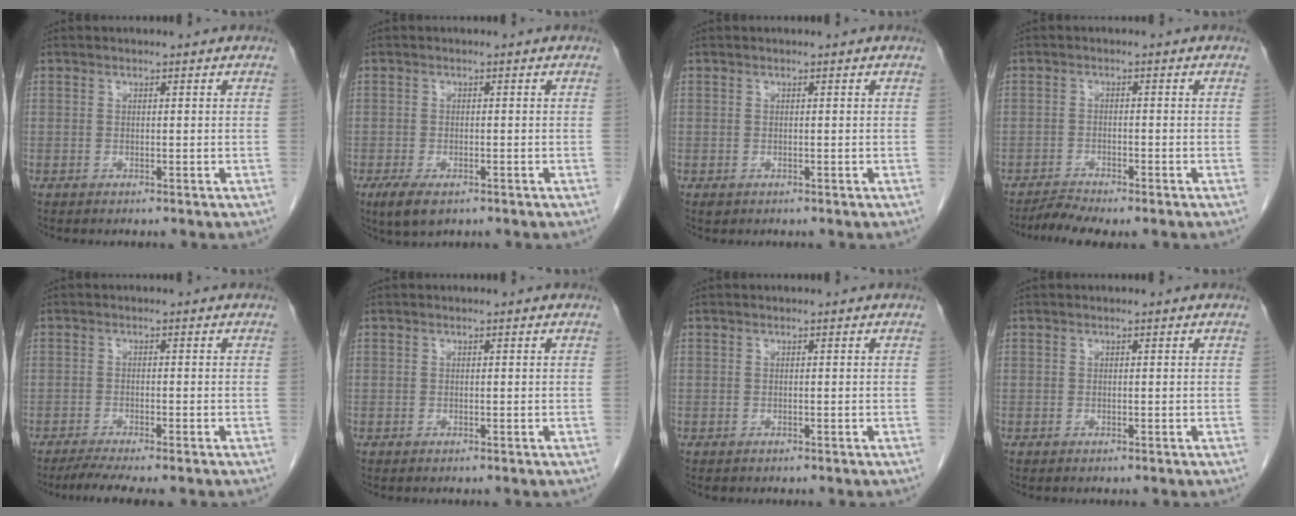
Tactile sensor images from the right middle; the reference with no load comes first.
{"total": 4.2, "force": [-2.5, 1.7, 3.0], "torque": [-0.061, -0.008, -0.038]}
{"total": 0.5, "force": [-0.3, 0.4, 0.2], "torque": [-0.006, 0.001, -0.002]}
{"total": 3.0, "force": [-2.8, -0.2, 1.0], "torque": [-0.023, -0.011, -0.051]}
{"total": 4.9, "force": [-4.0, 0.0, 2.9], "torque": [-0.047, -0.009, -0.065]}
{"total": 0.0}
{"total": 0.0}
{"total": 0.0}